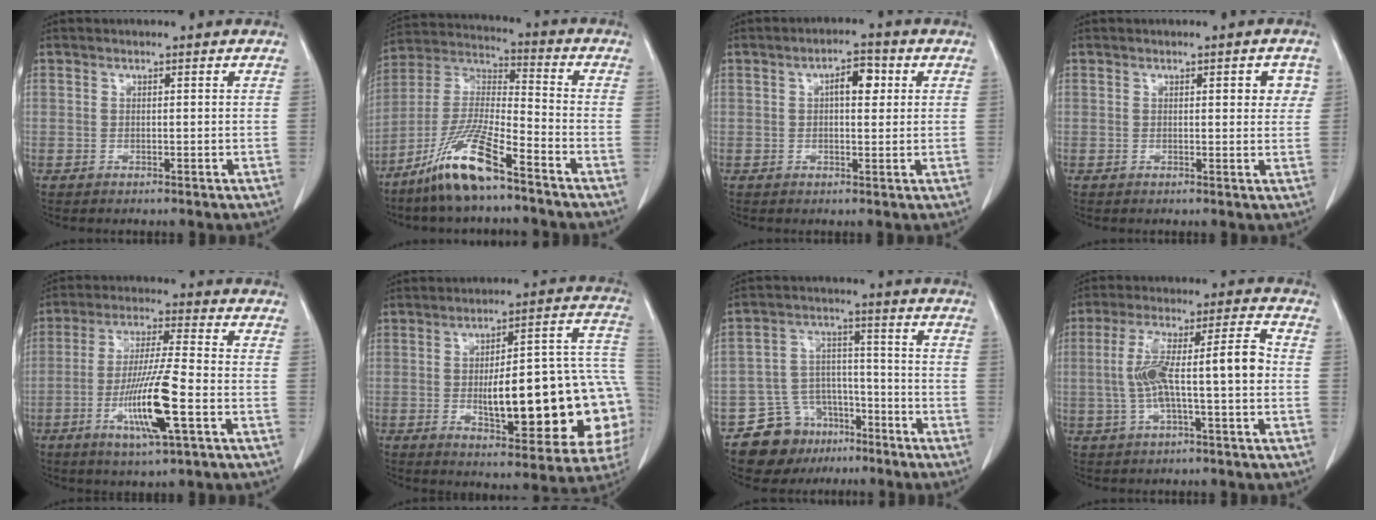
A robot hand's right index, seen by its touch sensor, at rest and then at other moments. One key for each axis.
{"total": 13.0, "fx": -8.9, "fy": 1.4, "fz": 9.3, "tx": -0.200, "ty": -0.017, "tz": -0.174}
{"total": 4.3, "fx": 1.1, "fy": 1.7, "fz": 3.8, "tx": -0.060, "ty": 0.012, "tz": 0.014}
{"total": 3.3, "fx": 1.1, "fy": 1.3, "fz": 2.8, "tx": -0.027, "ty": 0.003, "tz": 0.010}
{"total": 12.1, "fx": -3.9, "fy": 0.3, "fz": 11.4, "tx": -0.219, "ty": -0.015, "tz": -0.072}
{"total": 23.9, "fx": -3.7, "fy": 6.0, "fz": 22.8, "tx": -0.233, "ty": 0.033, "tz": -0.031}
{"total": 10.3, "fx": -7.1, "fy": 7.0, "fz": 2.5, "tx": -0.042, "ty": 0.041, "tz": -0.113}
{"total": 11.0, "fx": -0.7, "fy": 1.7, "fz": 10.9, "tx": -0.195, "ty": 0.036, "tz": -0.010}